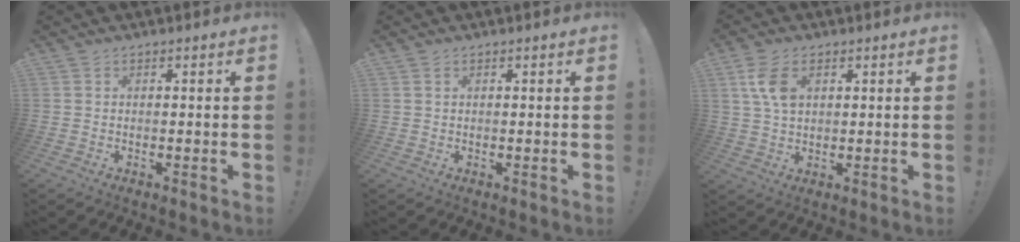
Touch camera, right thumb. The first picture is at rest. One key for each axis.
{"total": 0.7, "fx": 0.4, "fy": 0.4, "fz": 0.4, "tx": -0.009, "ty": 0.001, "tz": 0.008}
{"total": 7.8, "fx": 2.8, "fy": 4.8, "fz": 5.4, "tx": -0.106, "ty": -0.005, "tz": 0.051}